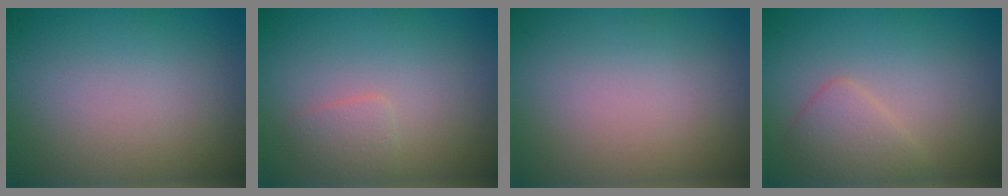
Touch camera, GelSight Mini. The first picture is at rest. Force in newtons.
{"total": 1.4, "press": 1.4, "slide": 0.0}
{"total": 0.0}
{"total": 2.2, "press": 2.2, "slide": 0.1}